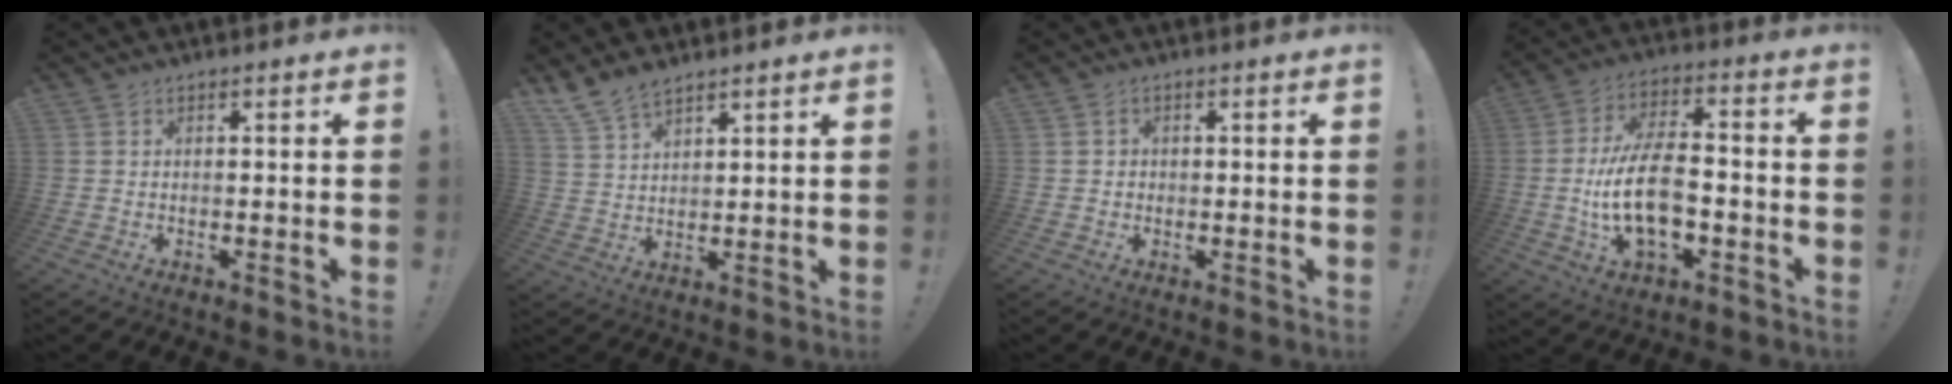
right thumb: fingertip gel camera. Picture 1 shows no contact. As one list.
[{"total": 7.1, "force": [5.9, 2.8, 2.7], "torque": [-0.065, -0.027, 0.116]}, {"total": 1.6, "force": [0.0, 1.5, 0.4], "torque": [-0.006, 0.004, -0.002]}, {"total": 16.4, "force": [-3.2, 8.8, 13.5], "torque": [-0.250, 0.005, -0.058]}]